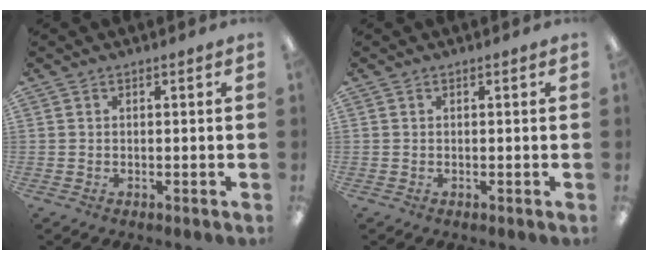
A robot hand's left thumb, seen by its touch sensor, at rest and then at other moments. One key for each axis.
{"total": 0.0}